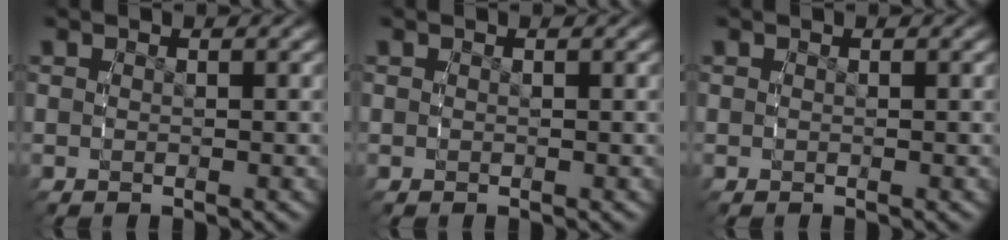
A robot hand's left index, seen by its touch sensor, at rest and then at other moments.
{"total": 0.0}
{"total": 0.0}